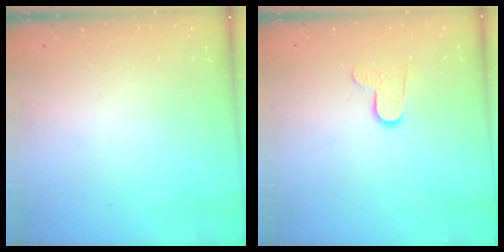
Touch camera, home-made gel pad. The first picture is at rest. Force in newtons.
{"total": 7.6, "press": 7.5, "slide": 0.3}